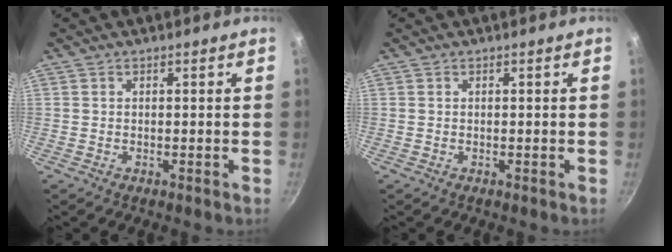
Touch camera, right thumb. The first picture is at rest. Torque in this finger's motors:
{"motor_torque": [-0.20, -0.02, -0.18, -0.05, 0.03]}